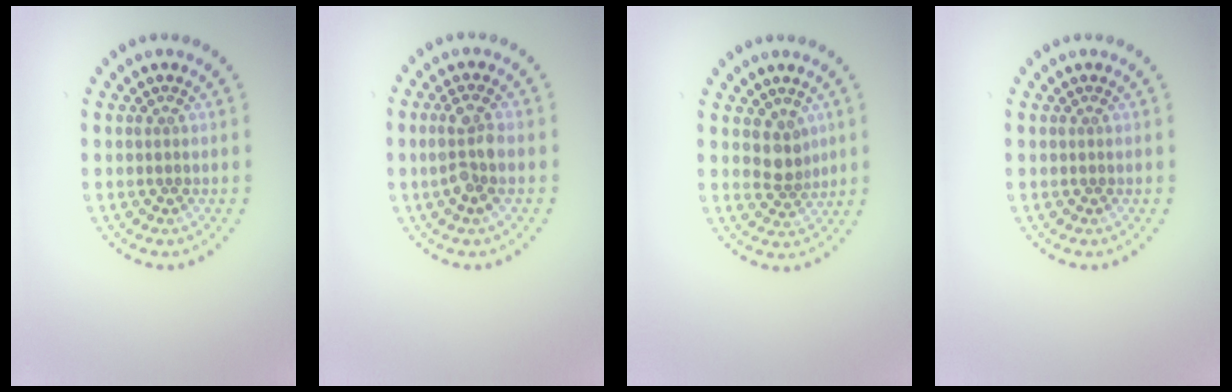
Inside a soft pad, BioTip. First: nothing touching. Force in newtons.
{"total": 2.8, "press": 2.6, "slide": 1.1}
{"total": 2.3, "press": 1.9, "slide": 1.4}
{"total": 0.0}